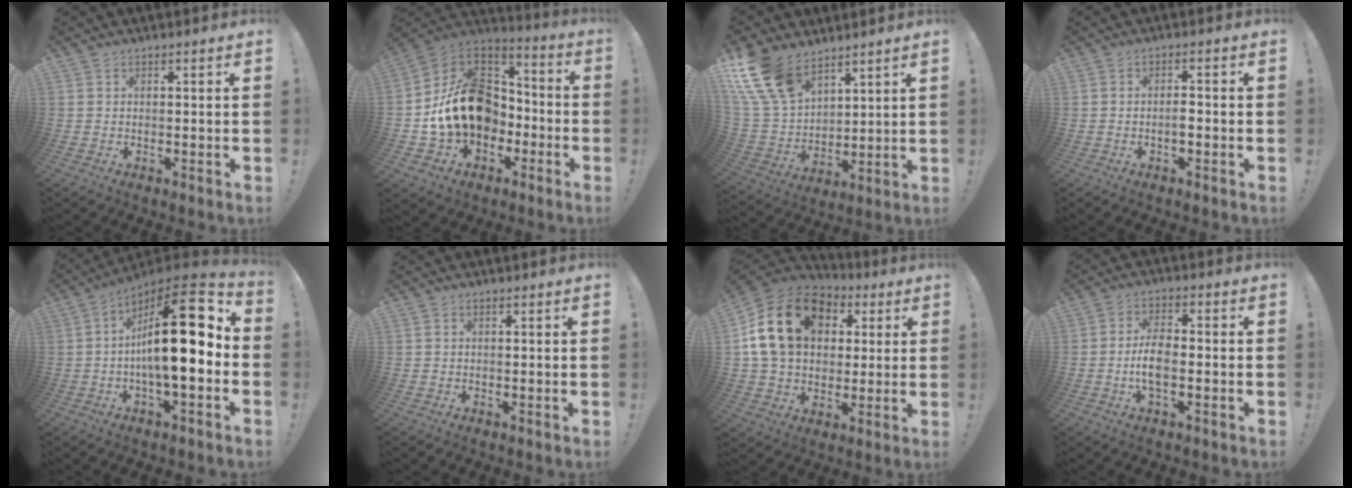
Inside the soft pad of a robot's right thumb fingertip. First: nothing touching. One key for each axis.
{"total": 19.9, "fx": -1.9, "fy": 15.6, "fz": 12.1, "tx": -0.200, "ty": 0.030, "tz": -0.014}
{"total": 17.6, "fx": 11.7, "fy": 9.7, "fz": 8.9, "tx": -0.204, "ty": -0.066, "tz": 0.225}
{"total": 2.6, "fx": -1.0, "fy": 1.0, "fz": 2.2, "tx": -0.045, "ty": 0.006, "tz": -0.016}
{"total": 22.2, "fx": 1.3, "fy": 6.6, "fz": 21.1, "tx": -0.337, "ty": -0.007, "tz": 0.013}
{"total": 0.0}
{"total": 20.8, "fx": 6.3, "fy": 15.1, "fz": 12.9, "tx": -0.222, "ty": -0.004, "tz": 0.123}
{"total": 7.3, "fx": -1.7, "fy": 3.2, "fz": 6.3, "tx": -0.134, "ty": 0.006, "tz": -0.030}